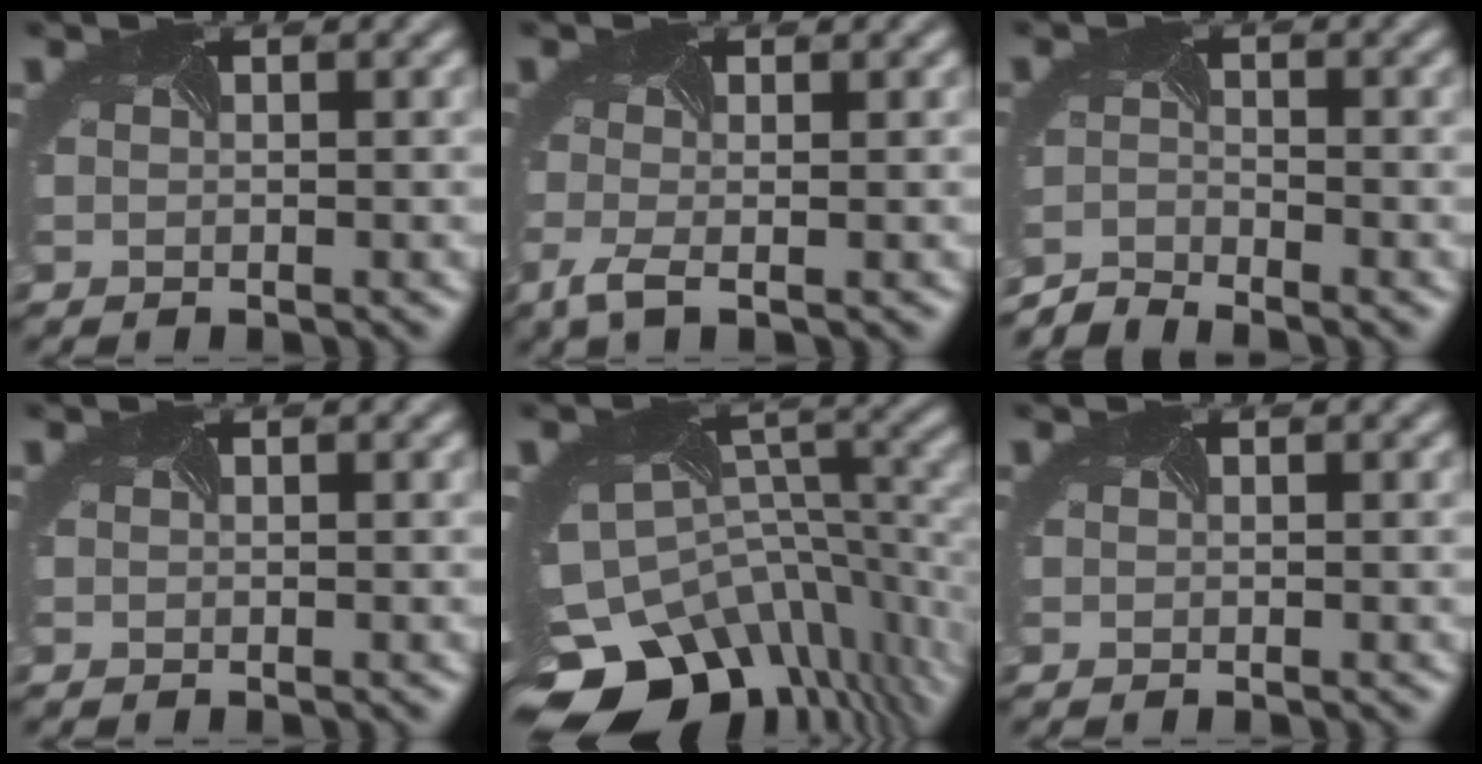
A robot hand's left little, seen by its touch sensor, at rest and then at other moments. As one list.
[{"total": 1.9, "force": [-1.1, 0.2, 1.6], "torque": [-0.046, -0.001, -0.028]}, {"total": 3.6, "force": [-3.5, -0.4, -0.8], "torque": [0.003, -0.006, -0.070]}, {"total": 0.0}, {"total": 13.7, "force": [-8.3, 8.3, 7.2], "torque": [-0.163, -0.037, -0.102]}, {"total": 0.0}]